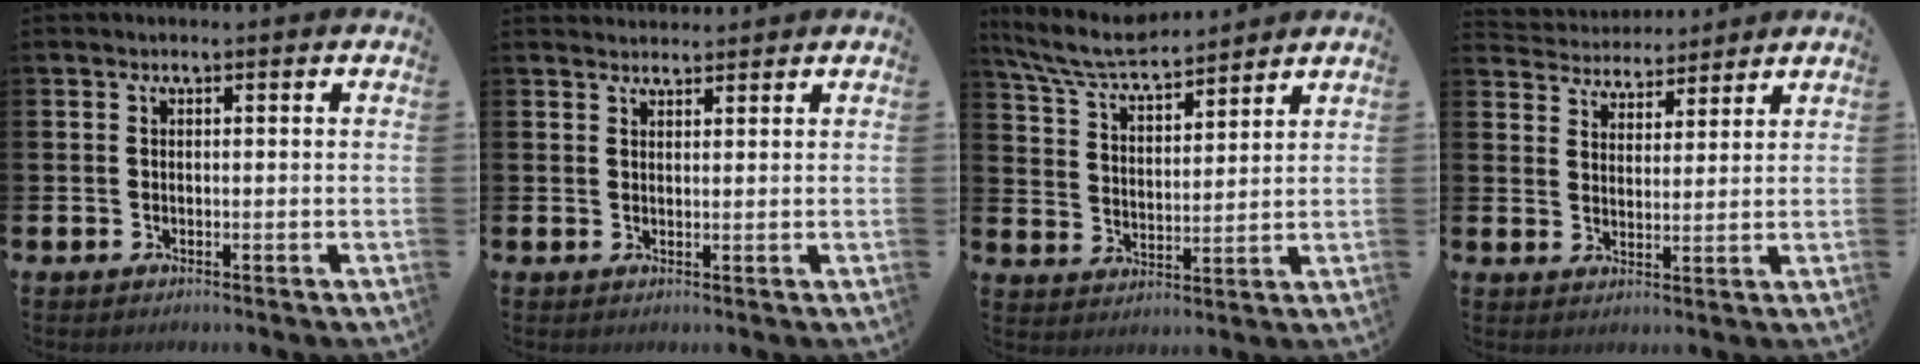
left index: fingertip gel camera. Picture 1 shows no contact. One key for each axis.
{"total": 2.0, "fx": 1.9, "fy": 0.5, "fz": 0.0, "tx": 0.010, "ty": -0.009, "tz": 0.033}
{"total": 7.3, "fx": 6.8, "fy": 0.8, "fz": 2.4, "tx": -0.075, "ty": -0.036, "tz": 0.121}
{"total": 4.4, "fx": 4.3, "fy": 0.9, "fz": -0.6, "tx": -0.011, "ty": -0.028, "tz": 0.077}